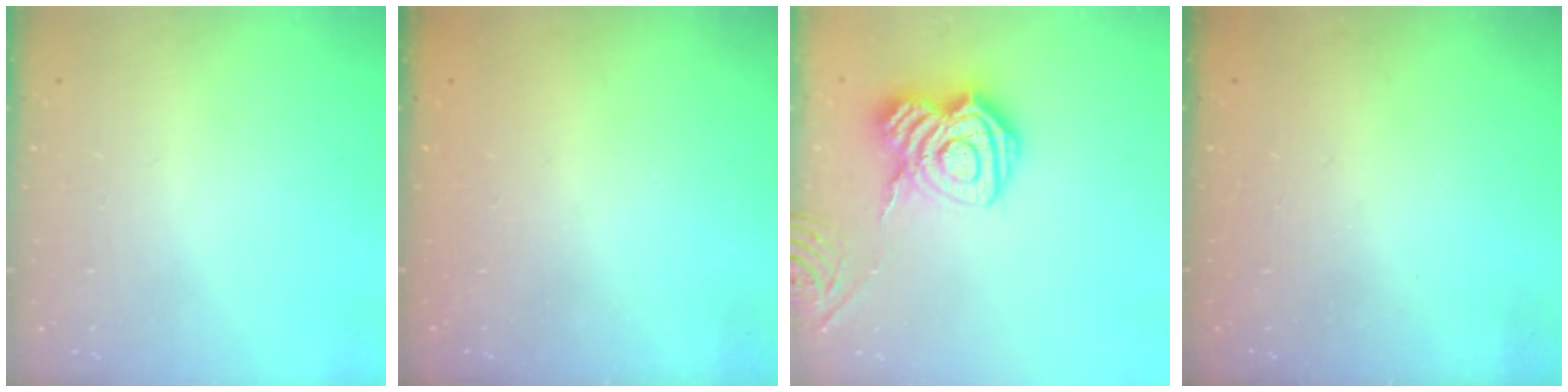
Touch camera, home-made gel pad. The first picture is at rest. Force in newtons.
{"total": 2.3, "press": 2.2, "slide": 0.8}
{"total": 13.3, "press": 13.3, "slide": 0.8}
{"total": 2.4, "press": 2.3, "slide": 0.8}